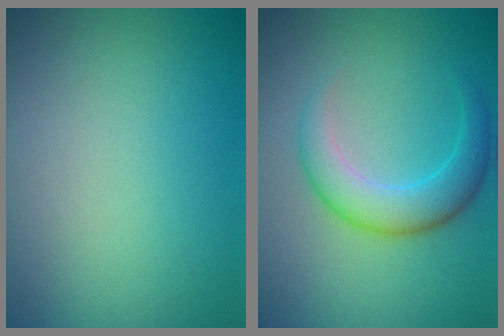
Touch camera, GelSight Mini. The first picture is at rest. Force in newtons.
{"total": 4.2, "press": 4.2, "slide": 0.1}